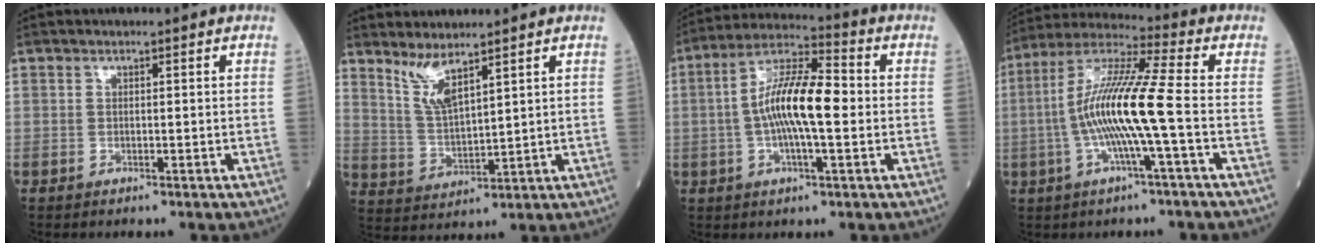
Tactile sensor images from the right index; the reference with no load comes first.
{"total": 5.5, "force": [4.2, 0.7, 3.5], "torque": [-0.077, -0.015, 0.092]}
{"total": 12.0, "force": [-0.5, 2.6, 11.7], "torque": [-0.218, 0.018, -0.016]}
{"total": 13.4, "force": [-2.0, -0.4, 13.2], "torque": [-0.261, 0.011, -0.049]}